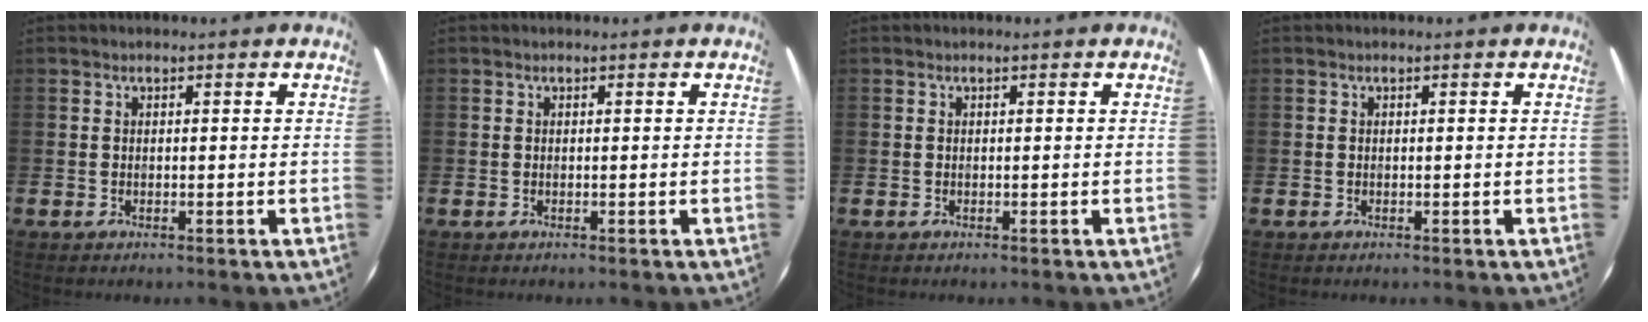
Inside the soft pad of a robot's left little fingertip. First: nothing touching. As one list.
[{"total": 0.0}, {"total": 0.0}, {"total": 0.0}]